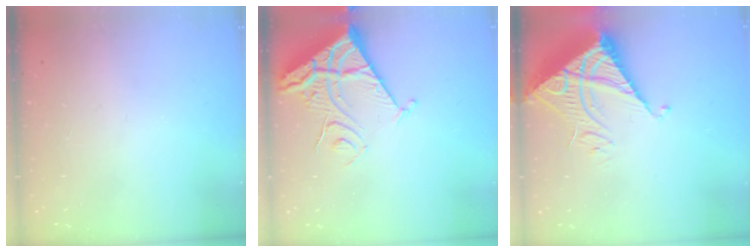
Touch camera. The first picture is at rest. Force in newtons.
{"total": 11.3, "press": 11.3, "slide": 1.4}
{"total": 9.8, "press": 9.8, "slide": 1.0}